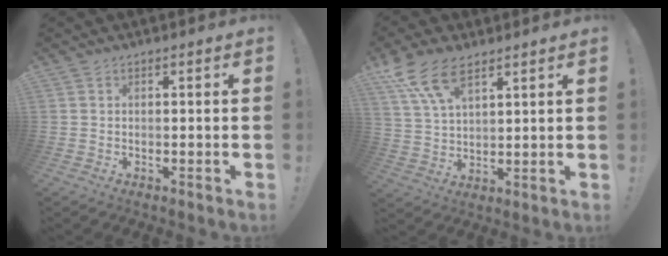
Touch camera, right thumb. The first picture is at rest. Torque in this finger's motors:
{"motor_torque": [-1.09, 1.50, 0.85, 0.79, 0.35]}